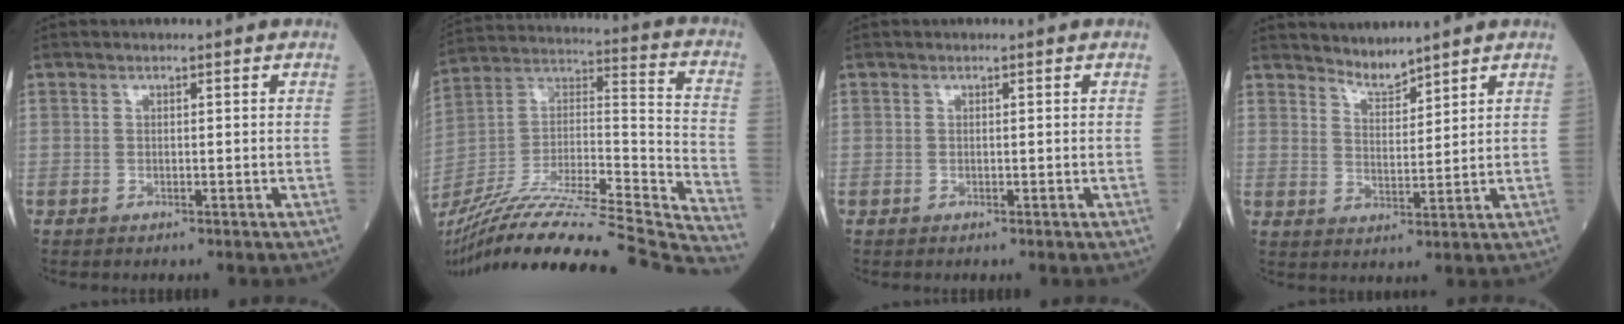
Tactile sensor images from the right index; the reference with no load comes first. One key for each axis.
{"total": 35.2, "fx": -31.1, "fy": 1.1, "fz": 16.5, "tx": -0.229, "ty": -0.036, "tz": -0.477}
{"total": 0.0}
{"total": 3.6, "fx": 3.6, "fy": 0.1, "fz": 0.2, "tx": -0.008, "ty": 0.000, "tz": 0.074}